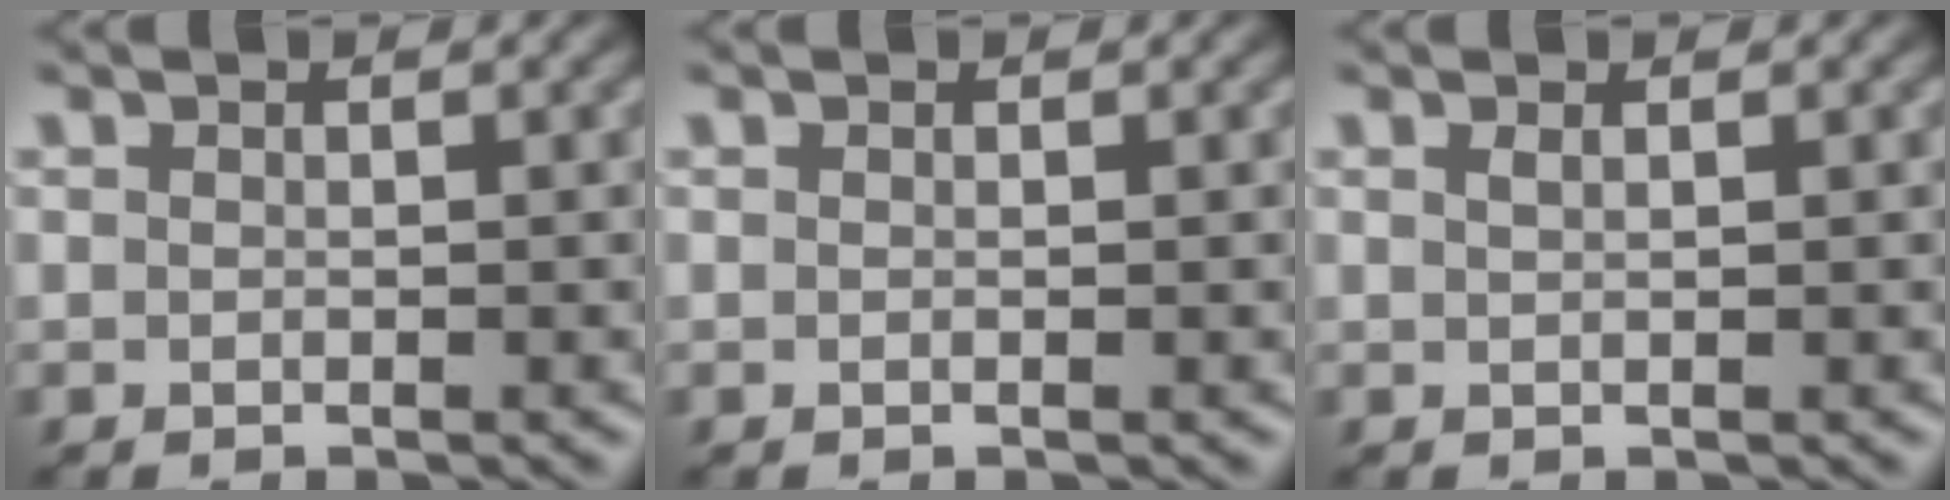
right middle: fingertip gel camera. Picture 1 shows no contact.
{"total": 0.0}
{"total": 0.7, "force": [0.4, 0.3, 0.6], "torque": [-0.007, 0.003, 0.005]}